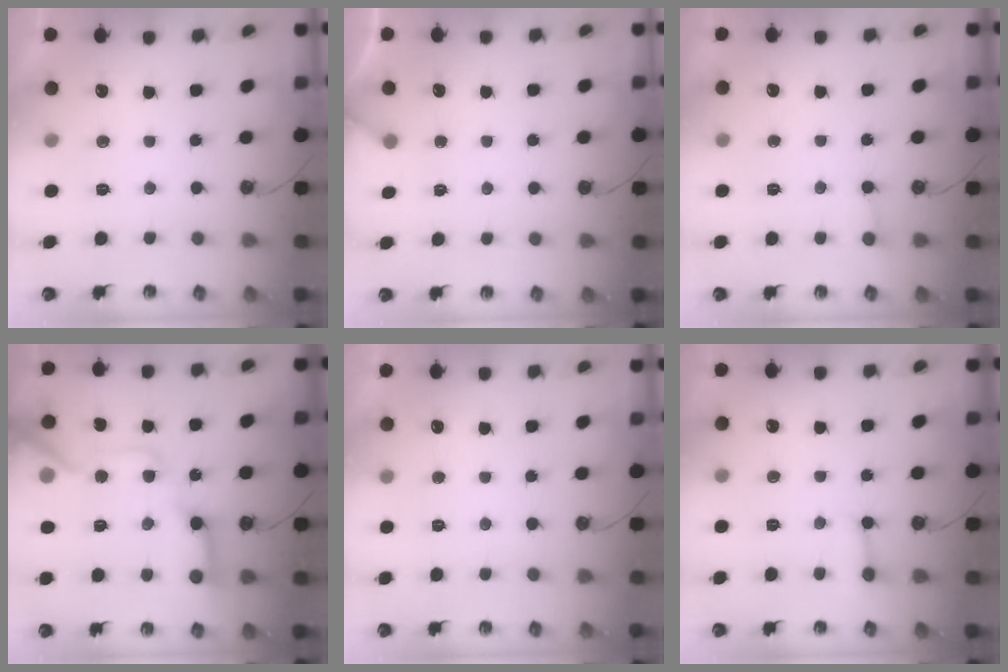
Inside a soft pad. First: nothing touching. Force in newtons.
{"total": 4.4, "press": 4.3, "slide": 0.3}
{"total": 3.7, "press": 3.7, "slide": 0.3}
{"total": 20.2, "press": 20.1, "slide": 2.4}
{"total": 4.4, "press": 4.3, "slide": 0.4}
{"total": 2.7, "press": 2.7, "slide": 0.3}